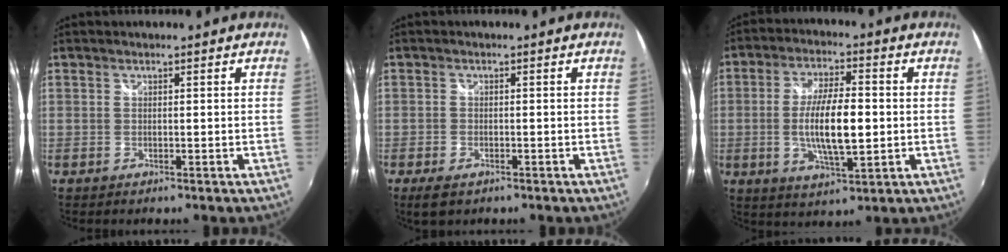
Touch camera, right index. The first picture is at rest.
{"total": 3.6, "force": [-2.2, 1.8, 2.2], "torque": [-0.050, -0.010, -0.038]}
{"total": 11.2, "force": [-1.0, 3.3, 10.7], "torque": [-0.201, -0.005, -0.015]}